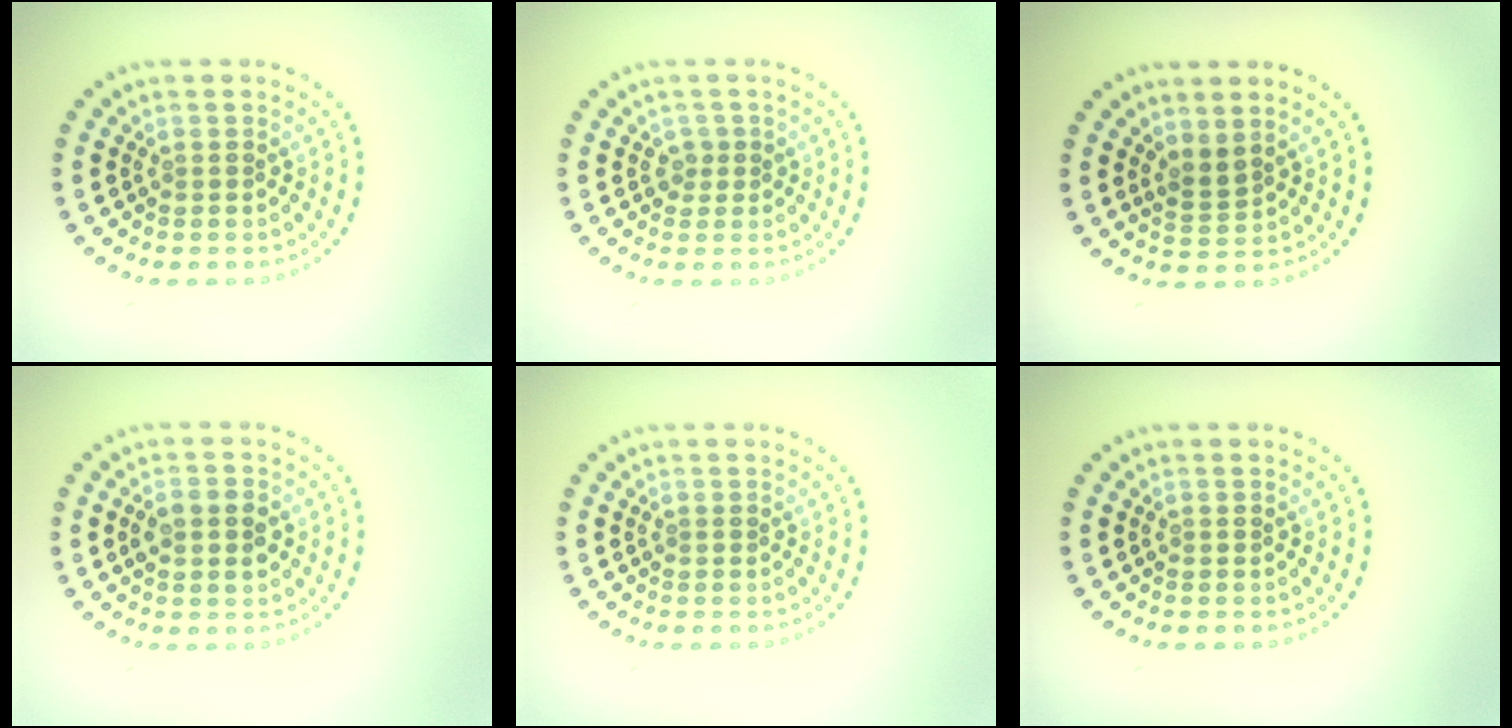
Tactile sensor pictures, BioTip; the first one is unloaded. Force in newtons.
{"total": 1.1, "press": 0.8, "slide": 0.8}
{"total": 1.7, "press": 1.2, "slide": 1.2}
{"total": 2.9, "press": 2.8, "slide": 0.2}
{"total": 0.0}
{"total": 0.0}